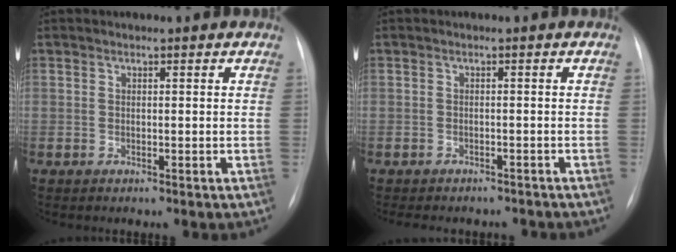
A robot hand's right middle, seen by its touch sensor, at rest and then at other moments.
{"total": 8.7, "force": [-7.6, 3.3, 2.7], "torque": [-0.039, 0.005, -0.088]}